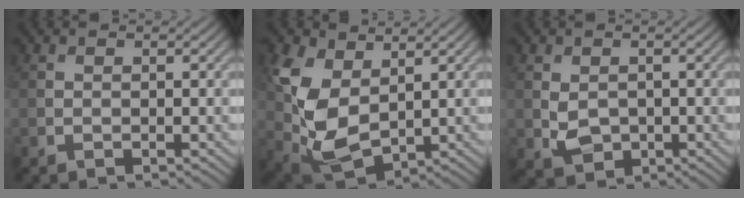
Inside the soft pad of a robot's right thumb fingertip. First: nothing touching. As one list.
[{"total": 10.4, "force": [2.5, 6.3, 7.9], "torque": [-0.213, -0.001, 0.051]}, {"total": 3.2, "force": [-0.2, 2.5, 2.0], "torque": [-0.045, -0.010, 0.000]}]